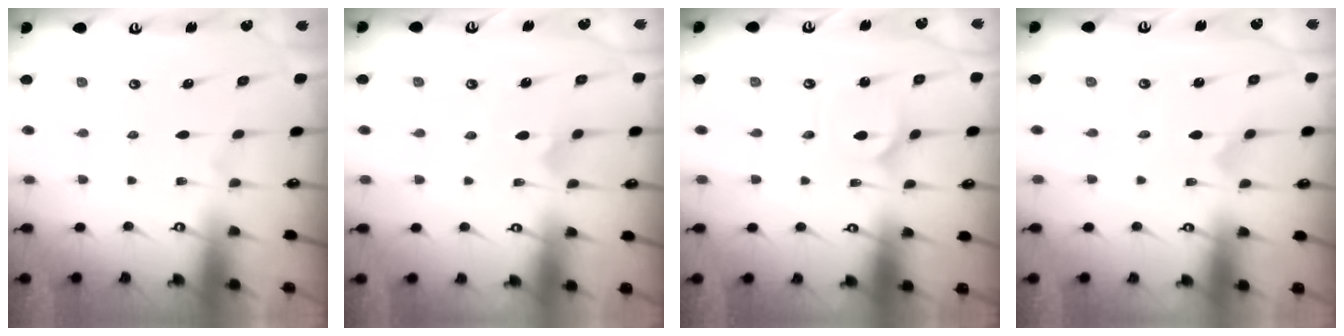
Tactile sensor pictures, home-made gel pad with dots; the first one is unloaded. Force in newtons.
{"total": 5.1, "press": 5.1, "slide": 0.6}
{"total": 2.1, "press": 2.1, "slide": 0.3}
{"total": 0.0}